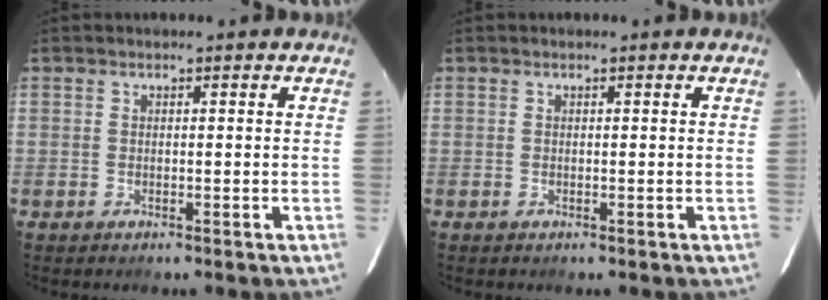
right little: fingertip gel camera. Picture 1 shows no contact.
{"total": 0.0}